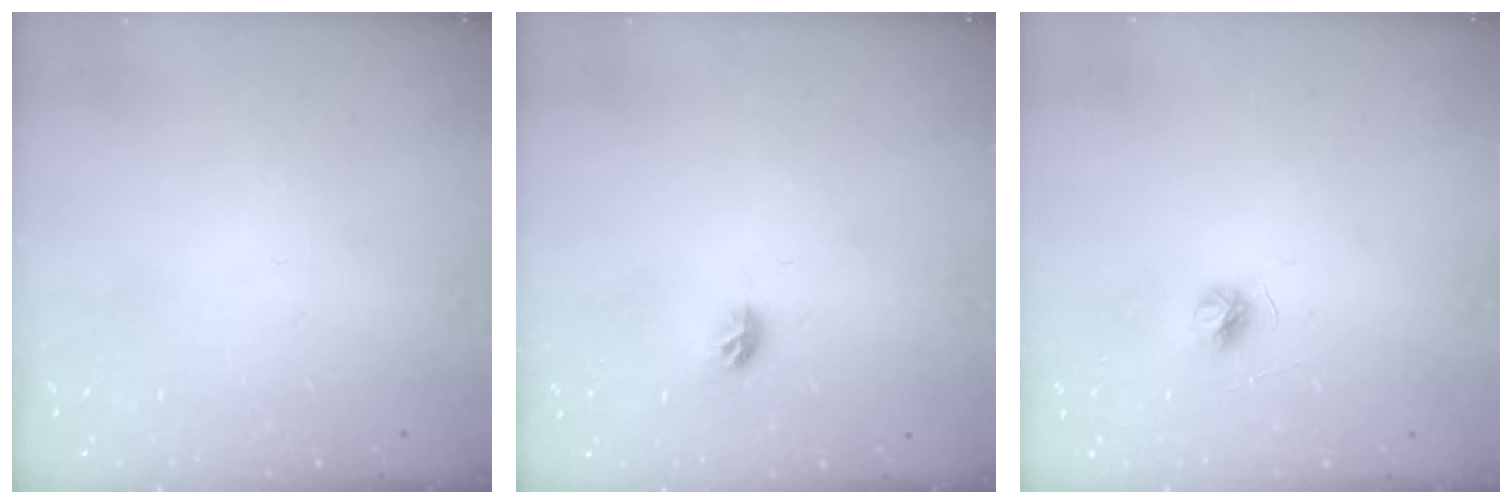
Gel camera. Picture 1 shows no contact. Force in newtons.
{"total": 5.4, "press": 5.4, "slide": 0.5}
{"total": 4.5, "press": 4.5, "slide": 0.4}